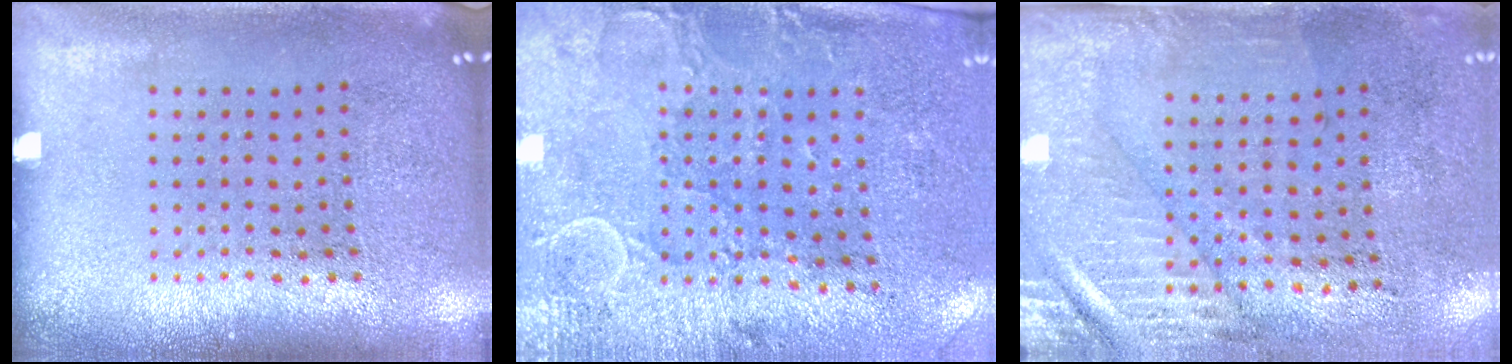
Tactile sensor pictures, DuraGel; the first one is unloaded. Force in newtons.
{"total": 3.0, "press": 2.4, "slide": 1.7}
{"total": 3.0, "press": 2.4, "slide": 1.6}